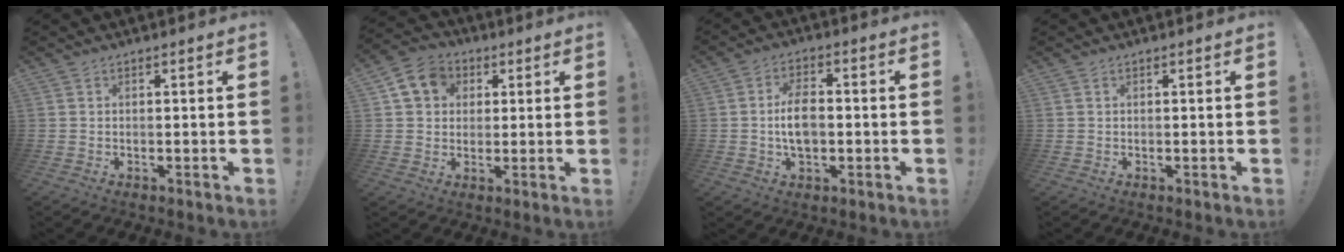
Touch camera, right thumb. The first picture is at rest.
{"total": 10.0, "force": [3.3, 8.5, 4.2], "torque": [-0.057, -0.001, 0.067]}
{"total": 8.4, "force": [-0.9, 5.1, 6.7], "torque": [-0.119, 0.006, -0.018]}
{"total": 0.0}